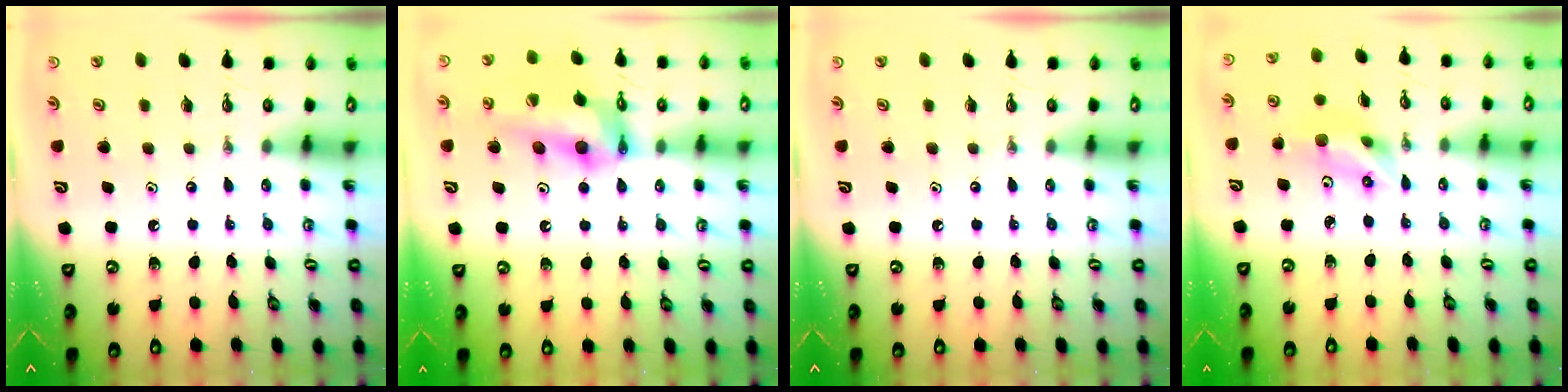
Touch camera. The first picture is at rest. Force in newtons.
{"total": 16.8, "press": 16.1, "slide": 4.8}
{"total": 0.0}
{"total": 7.1, "press": 6.5, "slide": 2.9}